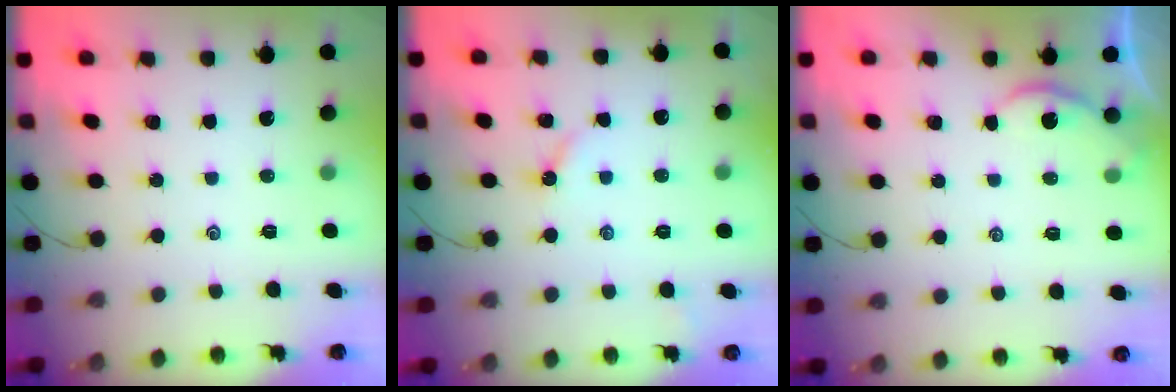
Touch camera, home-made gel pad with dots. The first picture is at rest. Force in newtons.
{"total": 2.6, "press": 2.6, "slide": 0.3}
{"total": 1.2, "press": 1.1, "slide": 0.1}